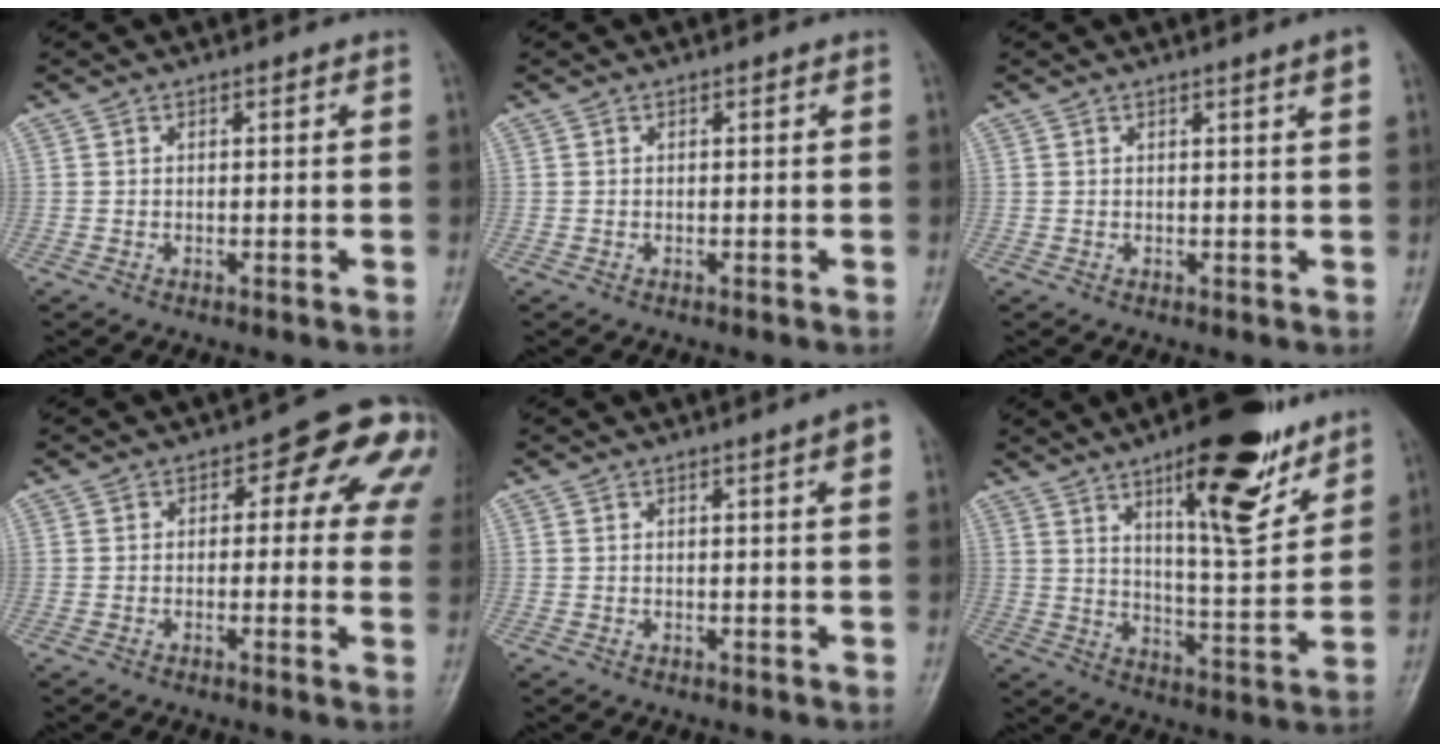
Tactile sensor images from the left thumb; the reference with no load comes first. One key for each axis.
{"total": 0.0}
{"total": 2.3, "fx": 1.2, "fy": -0.4, "fz": 2.0, "tx": -0.026, "ty": -0.005, "tz": 0.017}
{"total": 11.2, "fx": 3.0, "fy": 6.0, "fz": 8.9, "tx": -0.045, "ty": 0.012, "tz": 0.022}
{"total": 2.9, "fx": 1.2, "fy": 0.0, "fz": 2.7, "tx": -0.031, "ty": -0.001, "tz": 0.016}
{"total": 17.4, "fx": 10.6, "fy": 4.9, "fz": 12.9, "tx": -0.157, "ty": -0.064, "tz": 0.169}